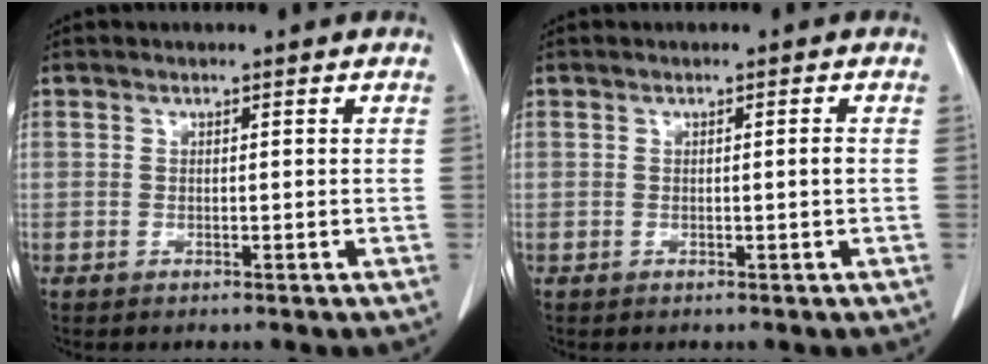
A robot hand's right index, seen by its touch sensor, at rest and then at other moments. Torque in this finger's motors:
{"motor_torque": [0.25, -0.19, 0.09, 0.03]}